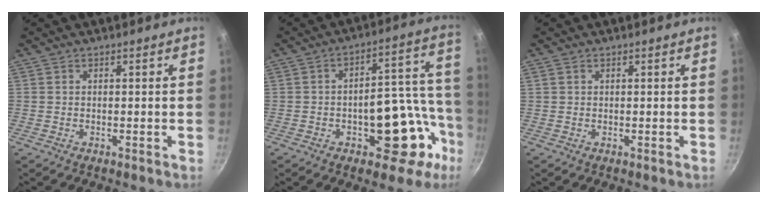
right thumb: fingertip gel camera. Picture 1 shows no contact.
{"total": 17.0, "force": [-6.0, 9.5, 12.7], "torque": [-0.093, 0.066, -0.070]}
{"total": 0.7, "force": [0.3, 0.5, 0.3], "torque": [-0.005, 0.002, 0.005]}